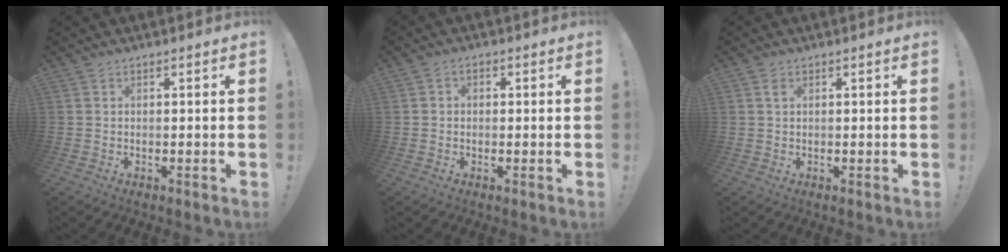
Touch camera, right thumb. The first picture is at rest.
{"total": 1.9, "force": [-0.7, 1.5, 0.9], "torque": [-0.010, 0.006, -0.014]}
{"total": 1.1, "force": [0.5, 0.7, 0.7], "torque": [-0.012, 0.000, 0.009]}